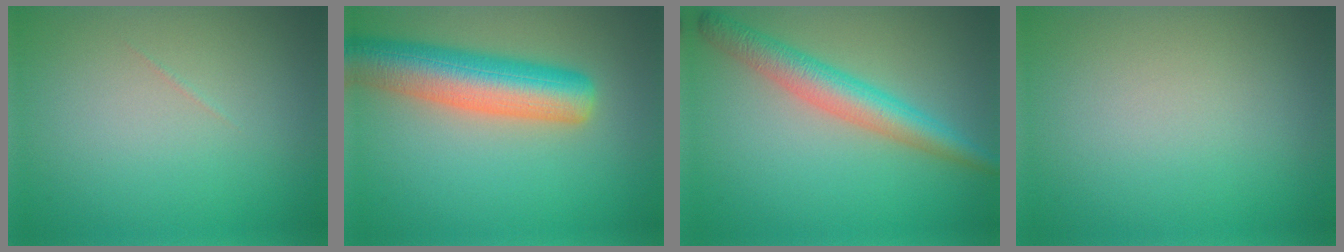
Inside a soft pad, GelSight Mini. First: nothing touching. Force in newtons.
{"total": 7.9, "press": 7.9, "slide": 0.4}
{"total": 4.4, "press": 4.4, "slide": 0.1}
{"total": 0.0}